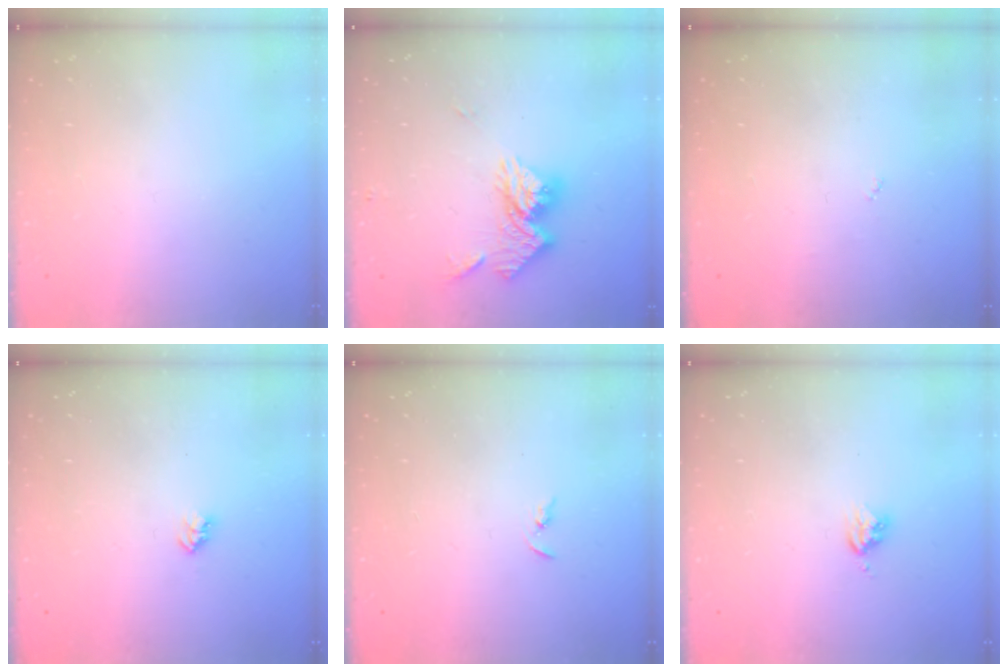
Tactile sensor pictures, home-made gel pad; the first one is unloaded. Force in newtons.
{"total": 12.6, "press": 12.6, "slide": 1.1}
{"total": 2.7, "press": 2.7, "slide": 0.4}
{"total": 2.7, "press": 2.7, "slide": 0.4}
{"total": 2.4, "press": 2.3, "slide": 0.2}
{"total": 3.7, "press": 3.7, "slide": 0.5}